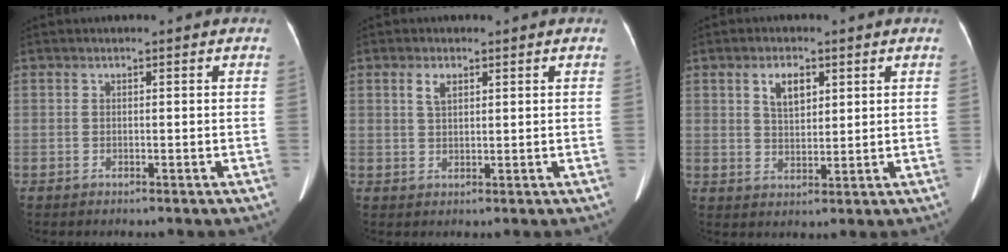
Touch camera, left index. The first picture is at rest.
{"total": 2.3, "force": [1.3, 0.9, 1.7], "torque": [-0.037, 0.006, 0.028]}
{"total": 4.5, "force": [2.1, 2.2, 3.3], "torque": [-0.061, 0.010, 0.038]}